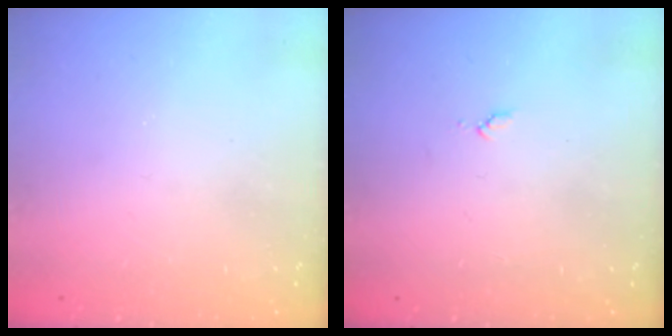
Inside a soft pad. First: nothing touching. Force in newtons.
{"total": 3.6, "press": 3.6, "slide": 0.4}